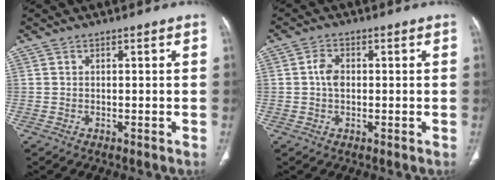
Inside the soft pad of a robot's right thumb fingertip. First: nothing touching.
{"total": 3.2, "force": [0.1, 2.1, 2.3], "torque": [-0.043, 0.006, -0.002]}